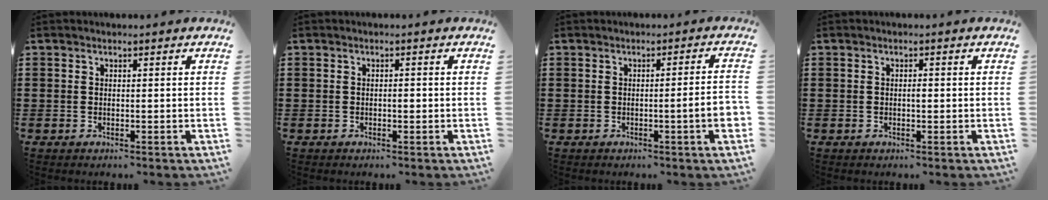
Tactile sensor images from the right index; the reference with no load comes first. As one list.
[{"total": 0.9, "force": [-0.2, 0.3, 0.8], "torque": [-0.017, -0.004, -0.002]}, {"total": 4.4, "force": [-0.9, 0.0, 4.3], "torque": [-0.070, -0.008, -0.015]}, {"total": 0.8, "force": [-0.1, 0.2, 0.7], "torque": [-0.015, -0.004, -0.001]}]